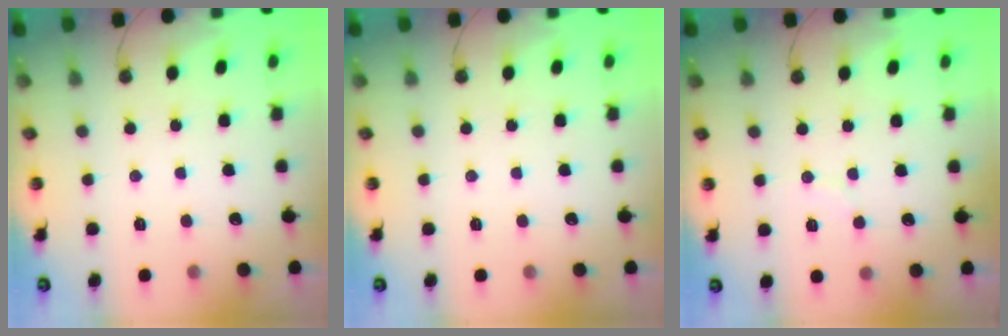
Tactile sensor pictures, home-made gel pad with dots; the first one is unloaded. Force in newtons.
{"total": 0.0}
{"total": 2.9, "press": 2.9, "slide": 0.3}